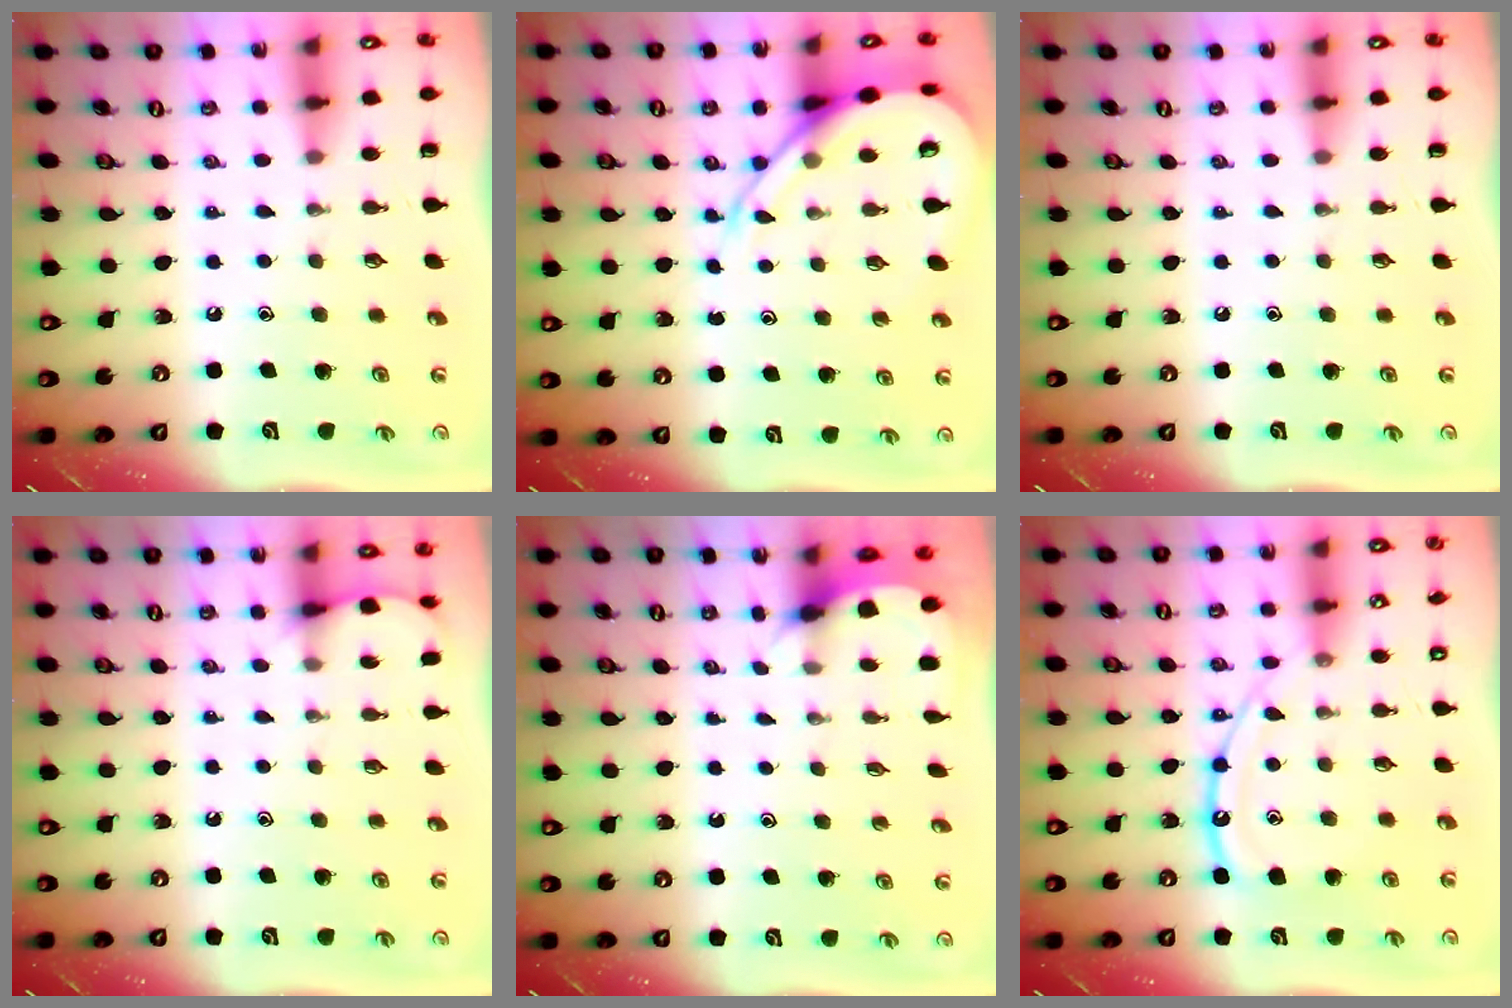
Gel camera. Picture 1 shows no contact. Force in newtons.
{"total": 11.0, "press": 10.9, "slide": 1.0}
{"total": 0.0}
{"total": 4.3, "press": 4.3, "slide": 0.3}
{"total": 2.5, "press": 2.5, "slide": 0.1}
{"total": 12.8, "press": 12.7, "slide": 1.3}